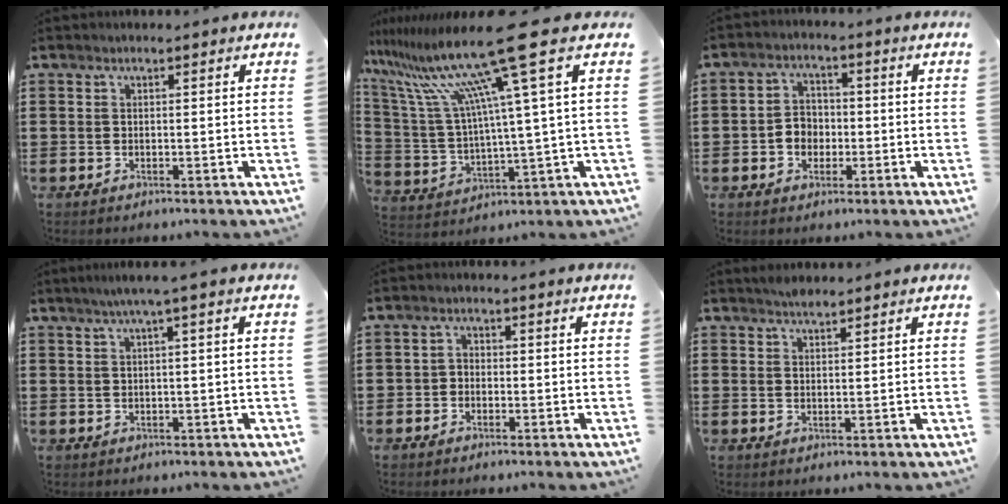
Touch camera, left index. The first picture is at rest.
{"total": 17.7, "force": [10.3, 0.1, 14.4], "torque": [-0.327, -0.060, 0.150]}
{"total": 3.8, "force": [-1.3, 3.1, 1.7], "torque": [-0.041, 0.008, -0.029]}
{"total": 2.1, "force": [0.5, -0.3, 2.0], "torque": [-0.035, -0.003, 0.007]}
{"total": 1.6, "force": [-1.1, 1.2, 0.4], "torque": [-0.013, 0.005, -0.025]}
{"total": 2.0, "force": [1.8, 0.6, 0.7], "torque": [-0.017, 0.000, 0.035]}